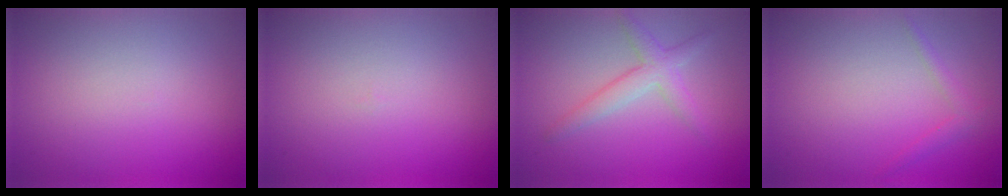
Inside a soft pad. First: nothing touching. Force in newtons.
{"total": 0.0}
{"total": 2.2, "press": 2.2, "slide": 0.2}
{"total": 1.2, "press": 1.2, "slide": 0.1}